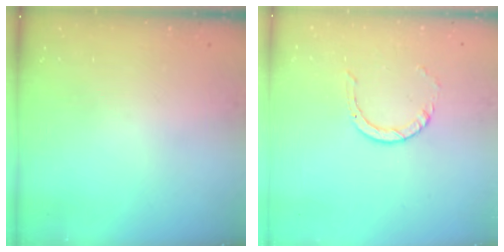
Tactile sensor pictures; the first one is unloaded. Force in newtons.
{"total": 4.1, "press": 4.1, "slide": 0.4}